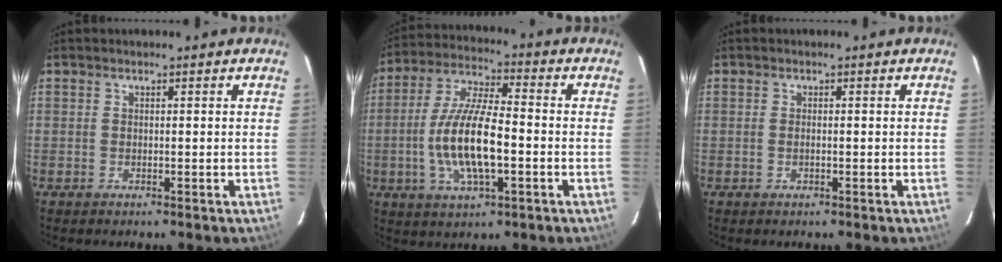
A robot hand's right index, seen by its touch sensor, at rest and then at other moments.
{"total": 13.9, "force": [-2.7, 4.1, 13.0], "torque": [-0.265, 0.000, -0.051]}
{"total": 0.7, "force": [0.0, 0.1, 0.7], "torque": [-0.014, 0.001, -0.002]}